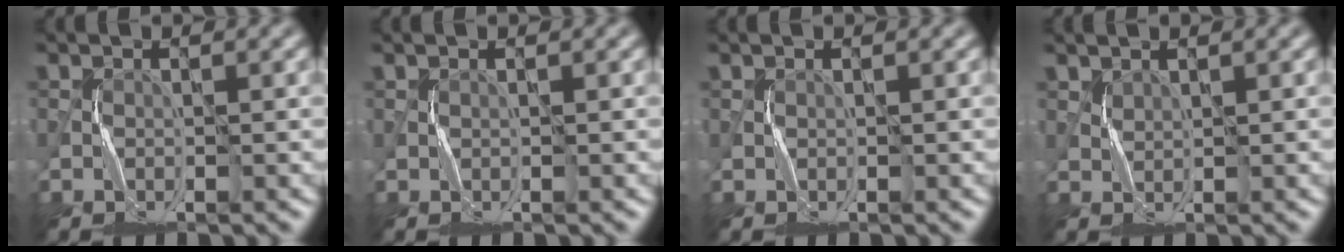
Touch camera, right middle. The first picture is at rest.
{"total": 0.0}
{"total": 0.0}
{"total": 1.0, "force": [1.0, 0.1, -0.3], "torque": [0.003, -0.001, 0.024]}